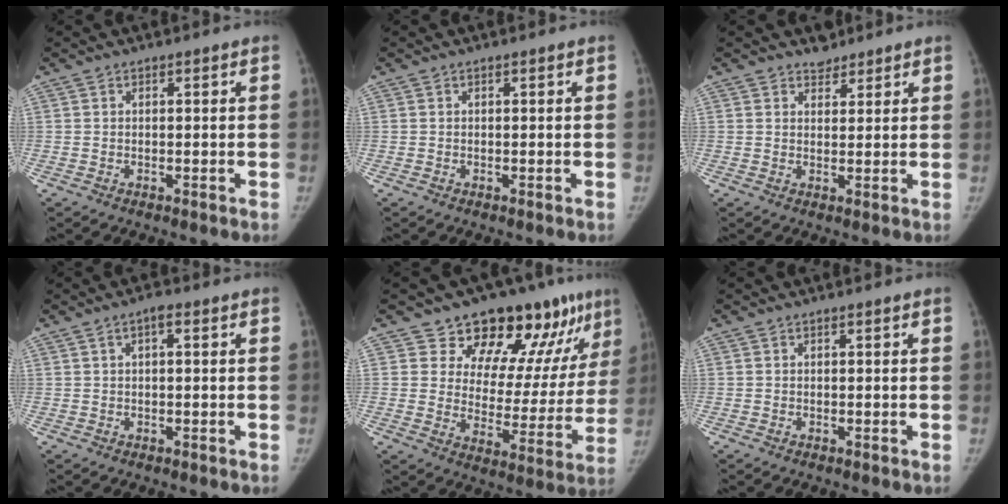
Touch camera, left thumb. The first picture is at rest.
{"total": 0.0}
{"total": 2.5, "force": [2.0, 1.5, -0.1], "torque": [0.021, -0.014, 0.023]}
{"total": 2.0, "force": [0.7, 0.7, 1.8], "torque": [-0.032, 0.006, 0.008]}
{"total": 18.0, "force": [12.6, 8.4, 9.7], "torque": [-0.070, -0.079, 0.170]}
{"total": 0.0}